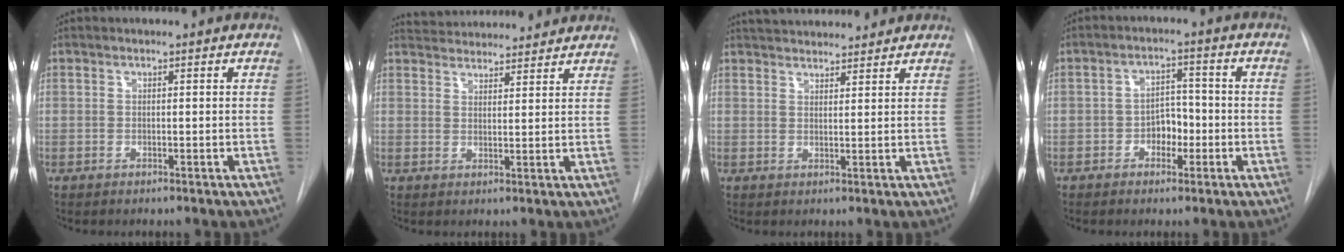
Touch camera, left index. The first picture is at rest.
{"total": 11.1, "force": [10.6, 2.0, 2.5], "torque": [-0.037, 0.022, 0.148]}
{"total": 9.4, "force": [8.8, 1.9, 2.7], "torque": [-0.039, 0.024, 0.127]}
{"total": 4.1, "force": [-1.8, 2.7, 2.6], "torque": [-0.035, 0.008, -0.031]}